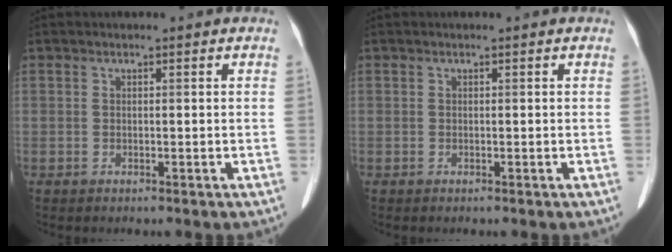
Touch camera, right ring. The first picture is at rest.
{"total": 0.0}